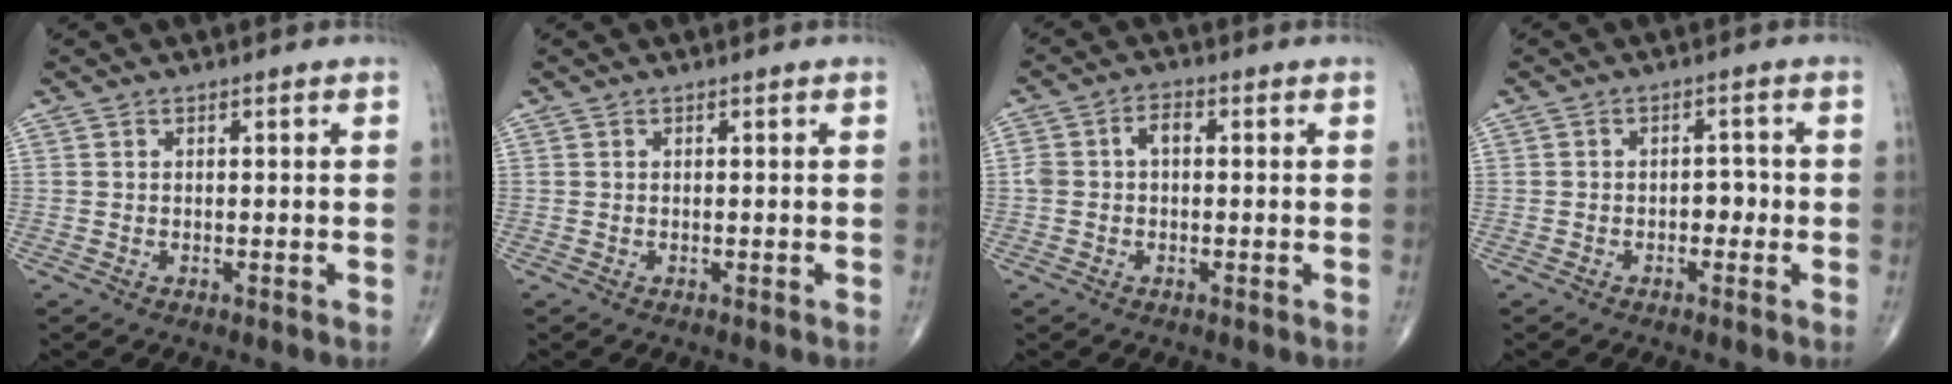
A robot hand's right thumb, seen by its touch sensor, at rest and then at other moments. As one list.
[{"total": 0.0}, {"total": 3.1, "force": [0.1, 2.1, 2.3], "torque": [-0.041, 0.015, -0.001]}, {"total": 2.7, "force": [-0.8, 1.8, 1.8], "torque": [-0.007, 0.010, -0.017]}]